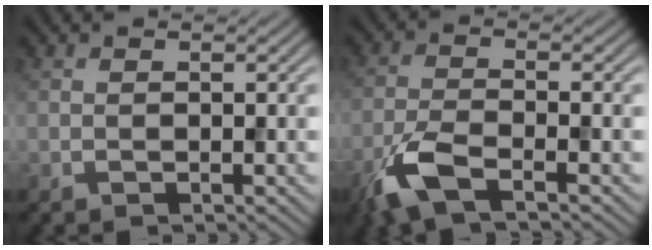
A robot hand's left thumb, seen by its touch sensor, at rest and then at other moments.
{"total": 6.1, "force": [-3.7, 1.6, 4.5], "torque": [-0.104, -0.009, -0.089]}